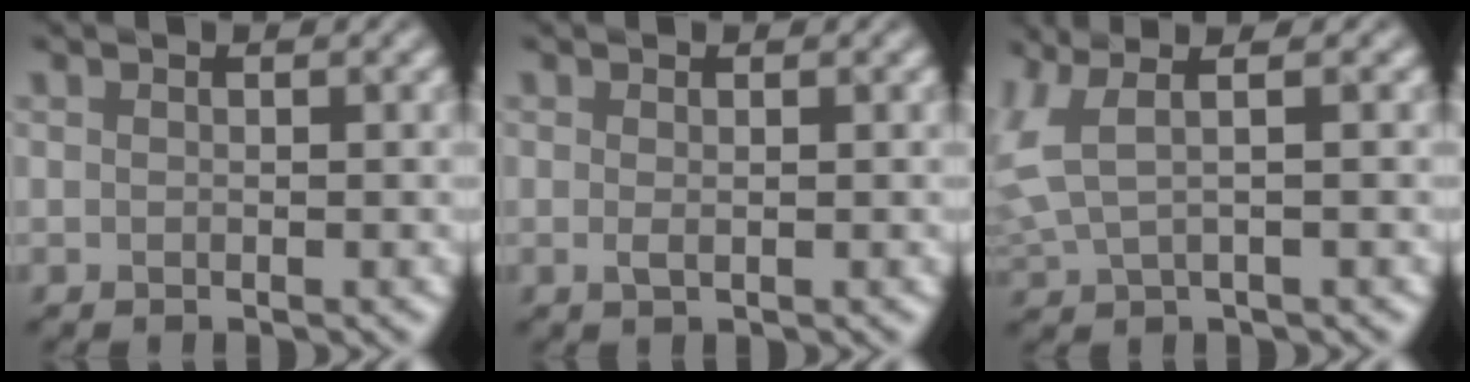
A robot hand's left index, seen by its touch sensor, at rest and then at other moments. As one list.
[{"total": 0.6, "force": [0.0, 0.2, 0.6], "torque": [-0.015, -0.004, -0.001]}, {"total": 4.2, "force": [1.5, 1.4, 3.6], "torque": [-0.094, 0.010, 0.032]}]